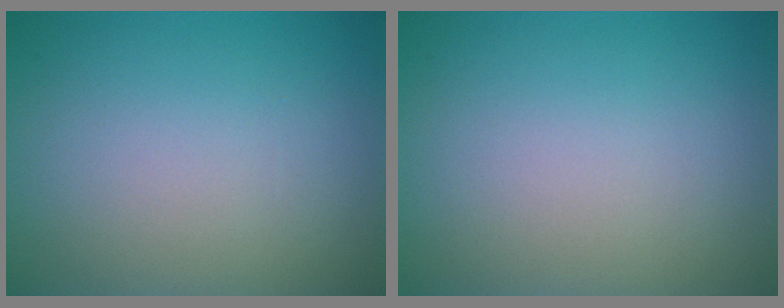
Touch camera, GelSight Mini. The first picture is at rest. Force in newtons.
{"total": 0.0}